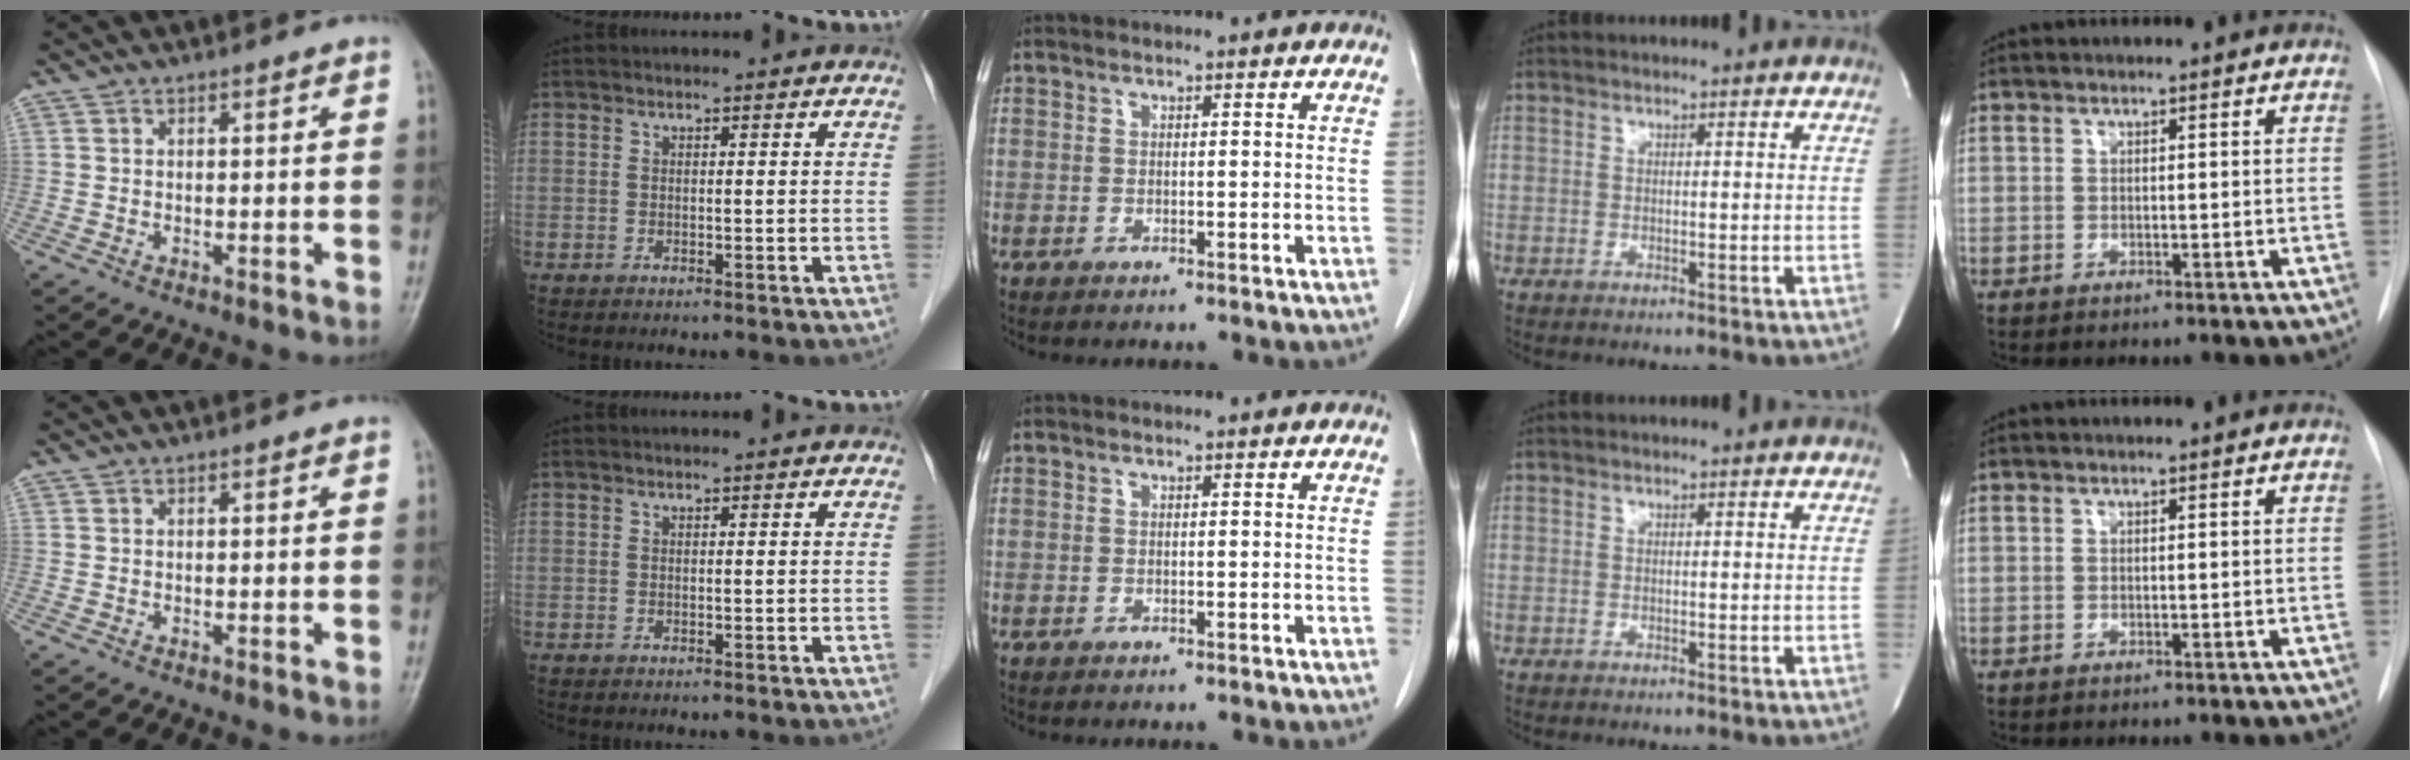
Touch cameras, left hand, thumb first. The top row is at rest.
{}